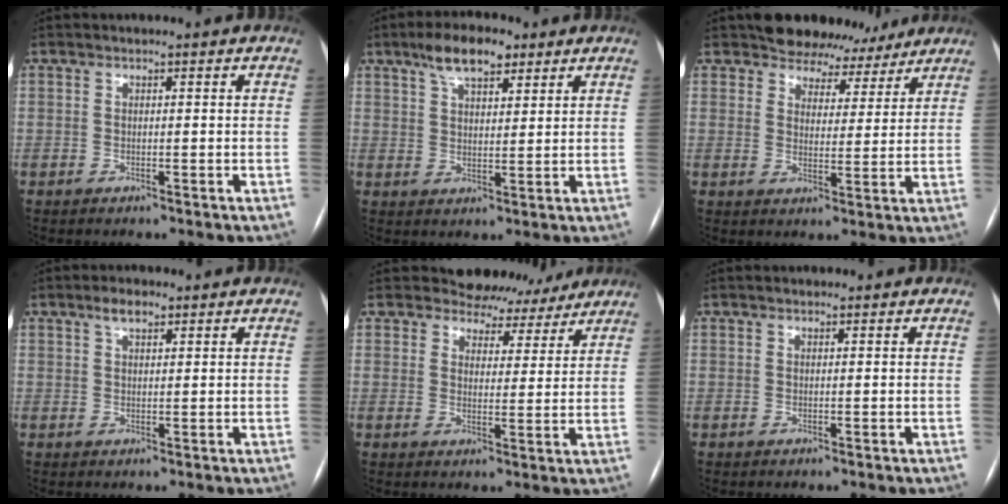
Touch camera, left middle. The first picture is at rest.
{"total": 7.8, "force": [5.1, 3.3, 4.9], "torque": [-0.092, 0.017, 0.090]}
{"total": 8.7, "force": [7.4, 4.5, -0.1], "torque": [0.023, 0.000, 0.083]}
{"total": 3.0, "force": [1.9, 1.5, 1.8], "torque": [-0.039, 0.007, 0.036]}
{"total": 9.8, "force": [8.6, 4.7, 0.0], "torque": [0.023, 0.003, 0.094]}
{"total": 0.6, "force": [0.4, 0.5, 0.1], "torque": [0.002, 0.004, 0.004]}